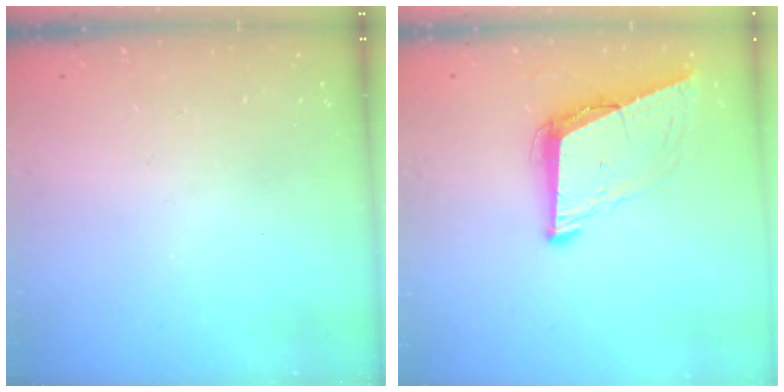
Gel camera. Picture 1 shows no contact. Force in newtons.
{"total": 9.1, "press": 8.3, "slide": 3.7}